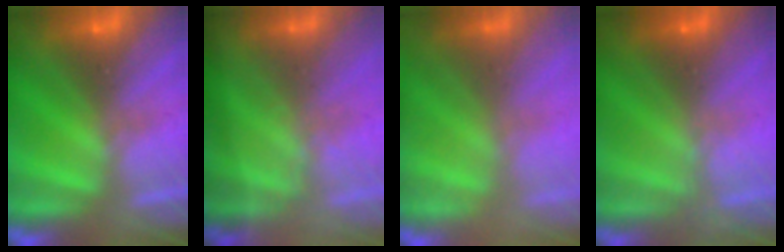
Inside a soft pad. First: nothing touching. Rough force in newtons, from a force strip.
{"total": 1.3}
{"total": 2.0}
{"total": 1.2}